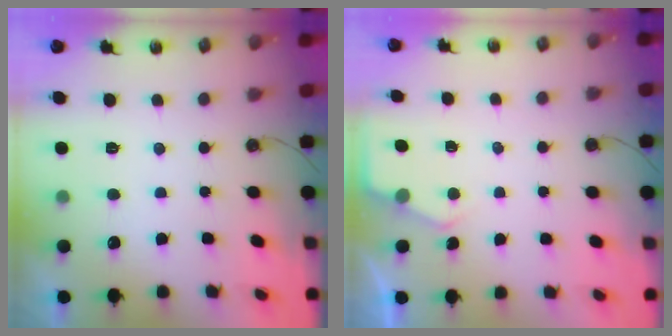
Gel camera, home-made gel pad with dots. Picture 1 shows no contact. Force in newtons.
{"total": 3.7, "press": 3.7, "slide": 0.5}